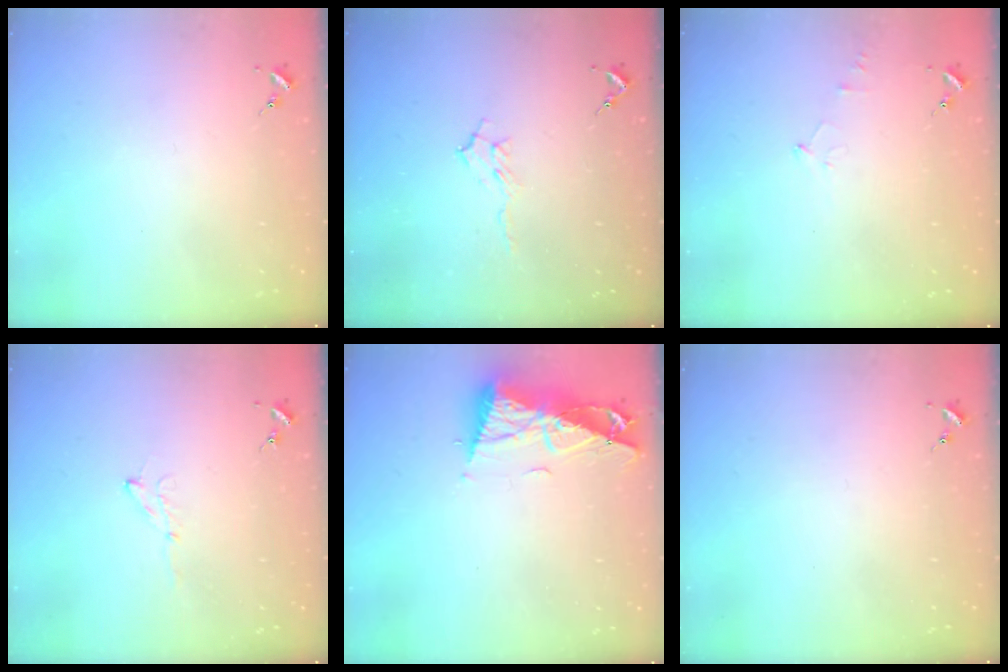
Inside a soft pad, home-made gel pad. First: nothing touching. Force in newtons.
{"total": 5.6, "press": 5.6, "slide": 0.8}
{"total": 4.1, "press": 4.1, "slide": 0.5}
{"total": 4.4, "press": 4.4, "slide": 0.5}
{"total": 10.7, "press": 10.6, "slide": 1.4}
{"total": 0.0}